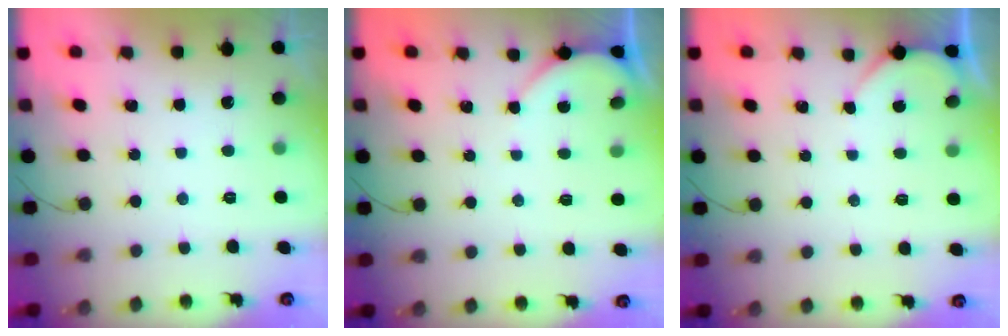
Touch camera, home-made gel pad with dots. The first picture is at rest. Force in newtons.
{"total": 2.2, "press": 2.2, "slide": 0.3}
{"total": 1.8, "press": 1.8, "slide": 0.2}